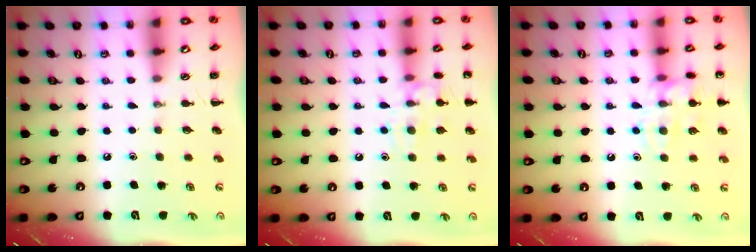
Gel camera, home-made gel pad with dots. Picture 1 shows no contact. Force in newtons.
{"total": 11.3, "press": 11.2, "slide": 0.8}
{"total": 13.8, "press": 13.7, "slide": 1.5}